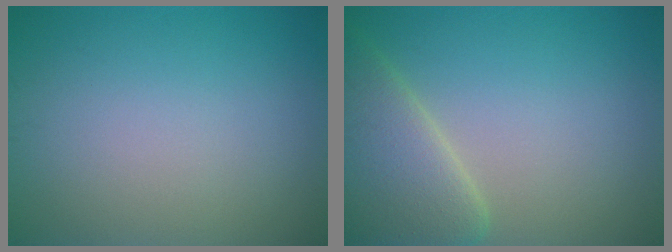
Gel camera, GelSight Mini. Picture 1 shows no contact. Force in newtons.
{"total": 6.3, "press": 6.3, "slide": 0.5}